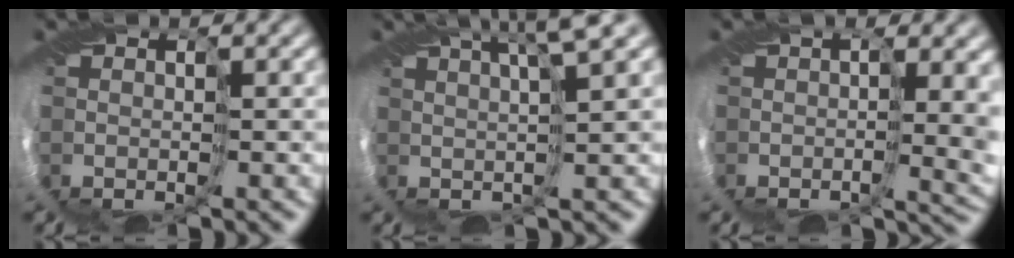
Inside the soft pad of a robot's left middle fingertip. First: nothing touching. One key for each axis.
{"total": 3.7, "fx": 2.7, "fy": -0.9, "fz": 2.4, "tx": -0.029, "ty": 0.020, "tz": 0.044}
{"total": 9.0, "fx": 1.9, "fy": 4.9, "fz": 7.3, "tx": -0.112, "ty": 0.014, "tz": 0.056}